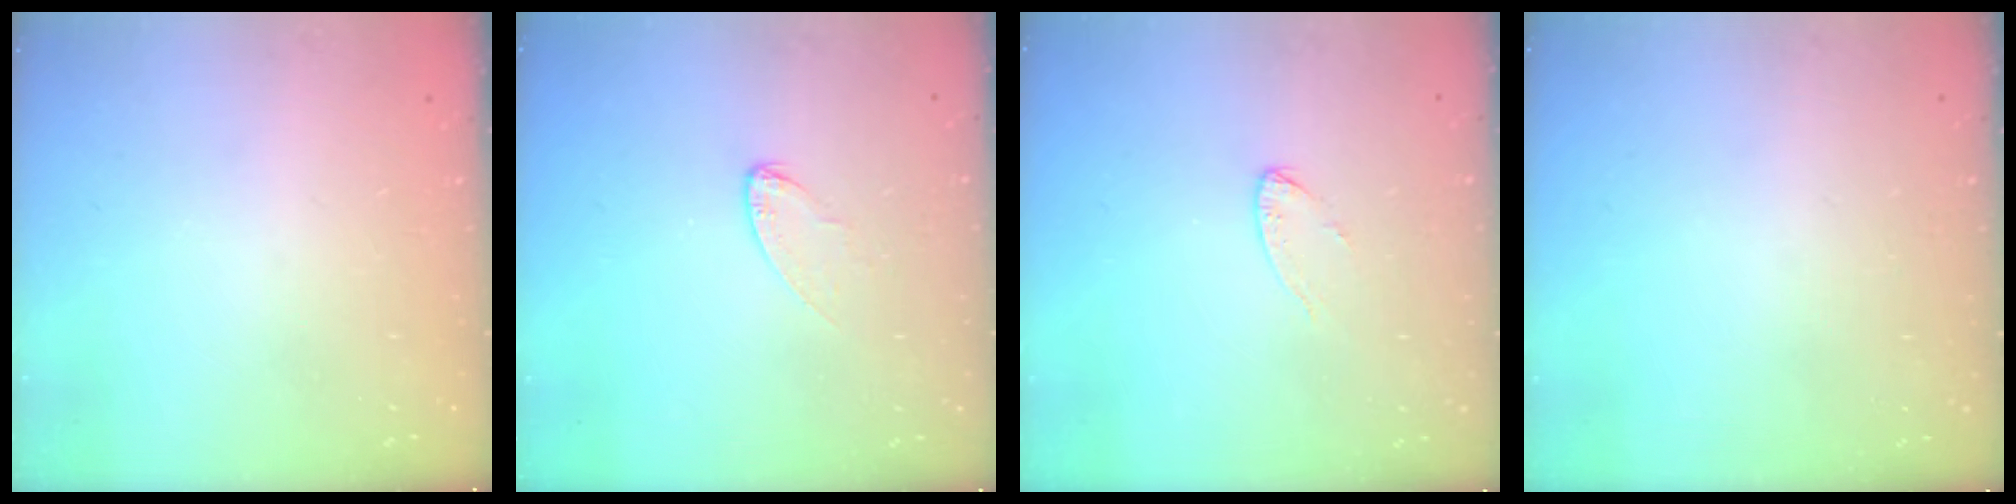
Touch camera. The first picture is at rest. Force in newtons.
{"total": 3.7, "press": 3.7, "slide": 0.3}
{"total": 4.1, "press": 4.0, "slide": 0.4}
{"total": 0.0}